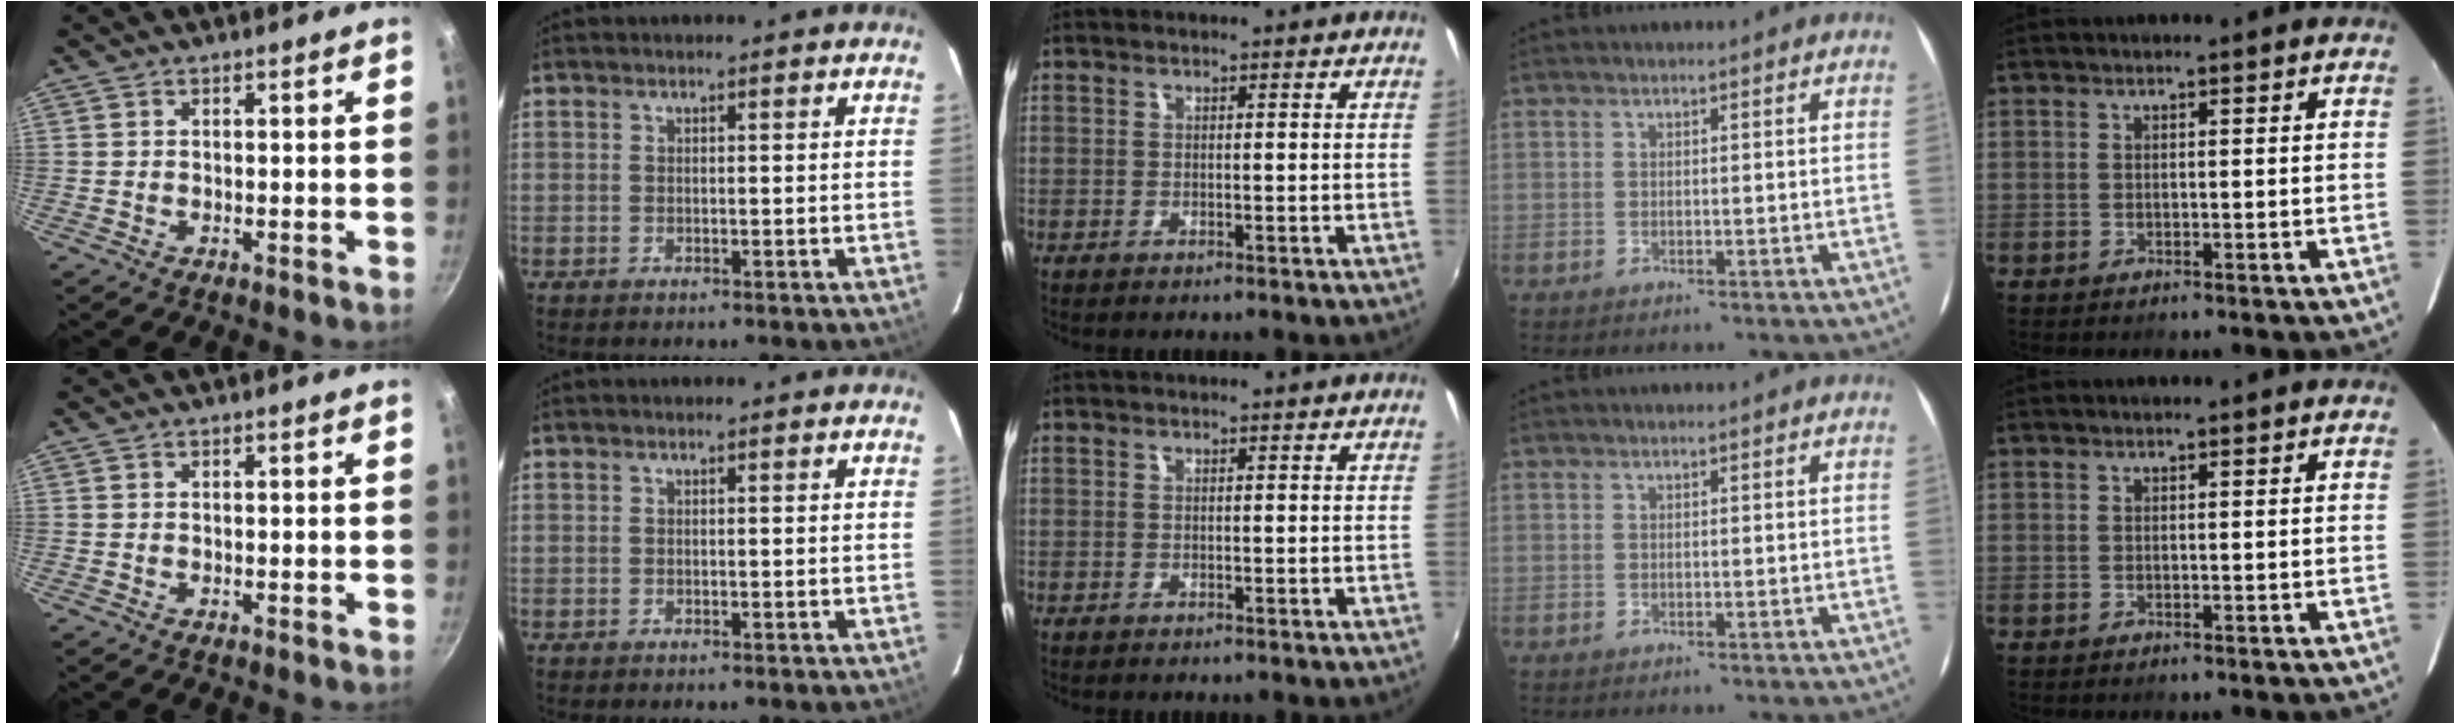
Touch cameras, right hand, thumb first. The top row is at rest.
{}